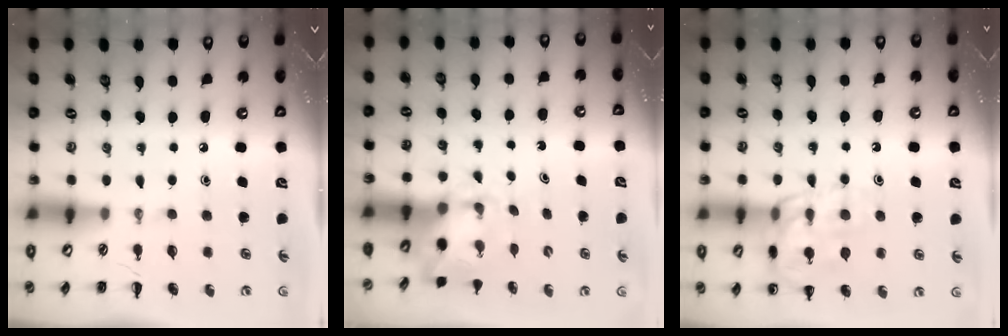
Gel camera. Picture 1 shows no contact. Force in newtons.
{"total": 2.5, "press": 2.3, "slide": 1.0}
{"total": 13.9, "press": 13.8, "slide": 1.1}